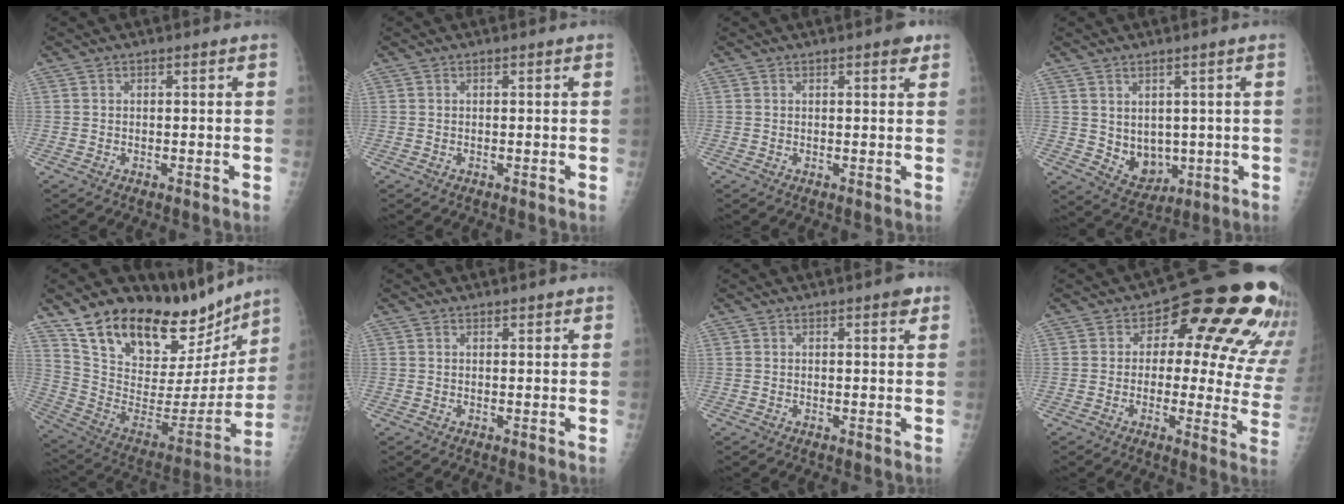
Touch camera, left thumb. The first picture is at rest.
{"total": 0.0}
{"total": 2.3, "force": [1.4, 0.7, 1.7], "torque": [-0.017, -0.004, 0.015]}
{"total": 6.5, "force": [0.3, 5.0, 4.1], "torque": [-0.039, -0.018, 0.030]}
{"total": 25.8, "force": [20.7, 10.9, 10.8], "torque": [-0.134, -0.103, 0.337]}
{"total": 0.9, "force": [0.8, 0.3, 0.3], "torque": [-0.003, -0.004, 0.010]}
{"total": 2.2, "force": [1.3, 0.6, 1.6], "torque": [-0.018, -0.004, 0.014]}
{"total": 20.5, "force": [7.7, 10.4, 15.8], "torque": [-0.138, -0.006, 0.083]}